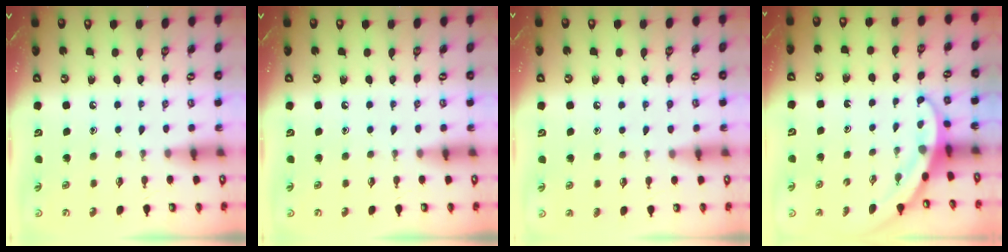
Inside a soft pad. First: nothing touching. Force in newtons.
{"total": 0.0}
{"total": 3.8, "press": 3.8, "slide": 0.4}
{"total": 3.0, "press": 3.0, "slide": 0.1}